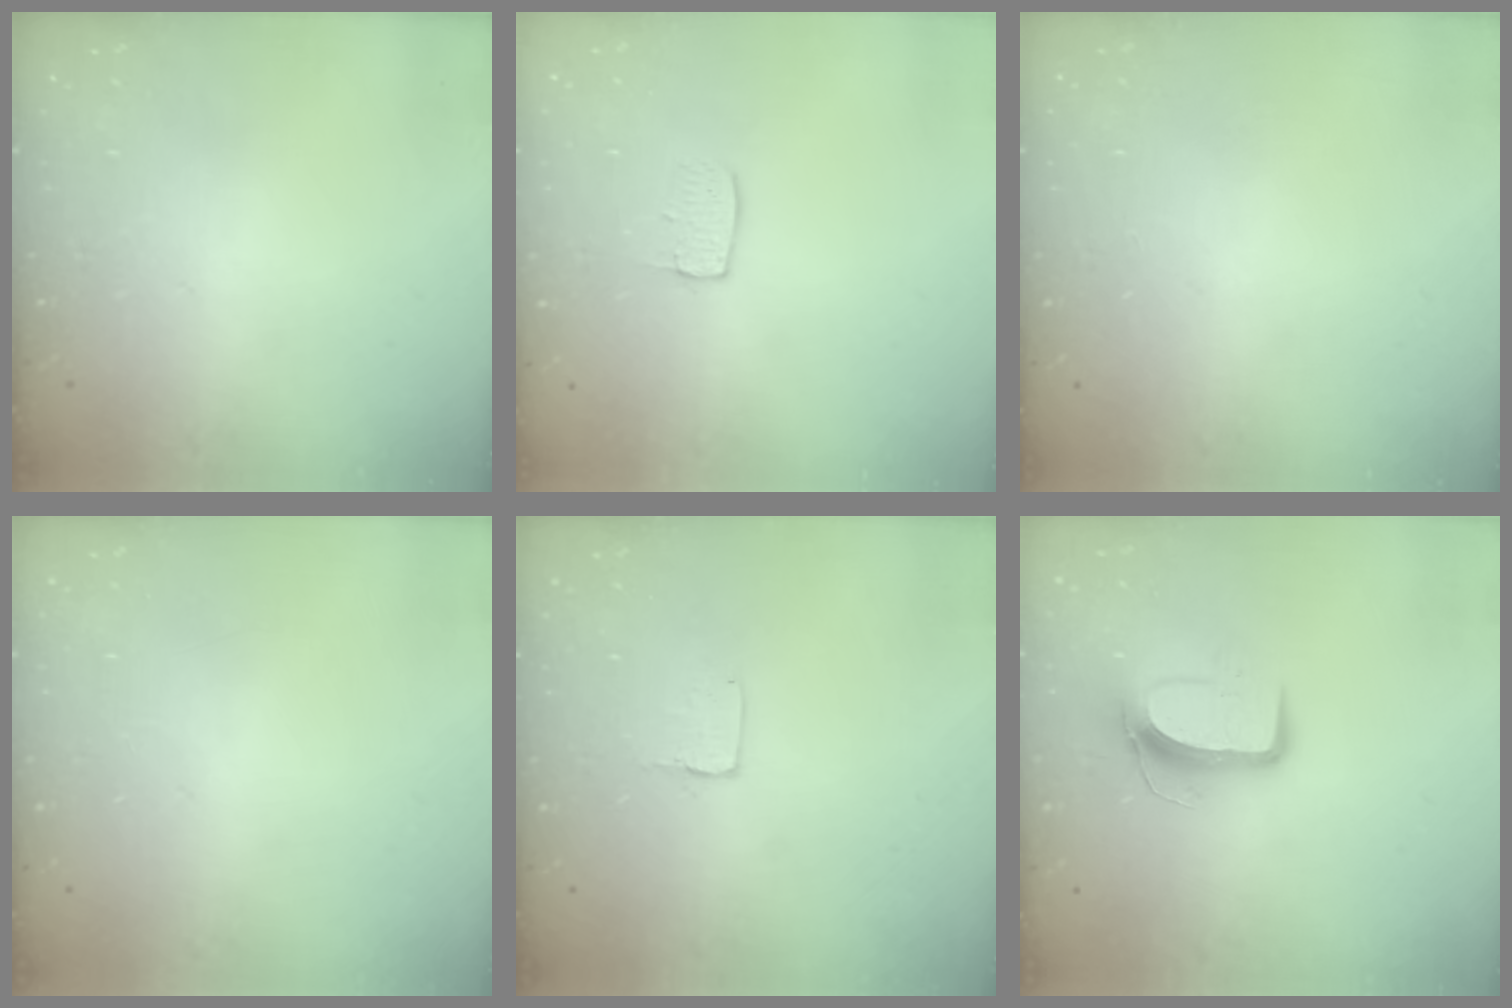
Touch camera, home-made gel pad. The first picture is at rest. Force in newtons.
{"total": 6.7, "press": 6.6, "slide": 0.4}
{"total": 0.0}
{"total": 0.0}
{"total": 1.7, "press": 1.6, "slide": 0.1}
{"total": 9.7, "press": 9.7, "slide": 0.6}